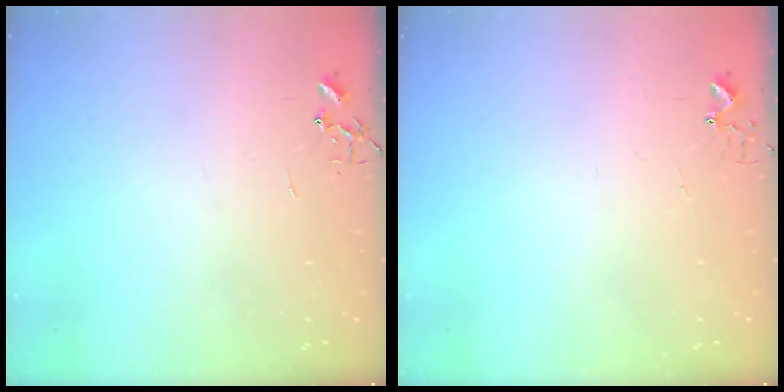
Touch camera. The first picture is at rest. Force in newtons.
{"total": 2.7, "press": 2.7, "slide": 0.3}